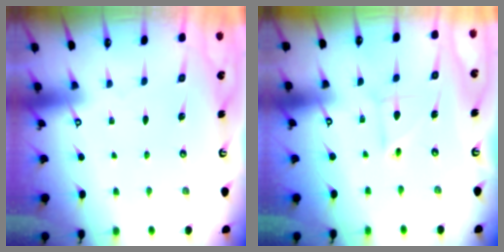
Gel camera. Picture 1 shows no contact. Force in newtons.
{"total": 3.6, "press": 3.5, "slide": 0.4}